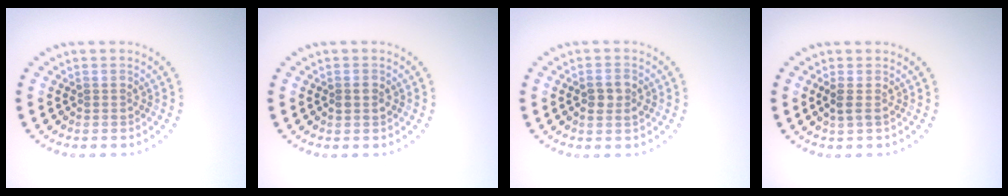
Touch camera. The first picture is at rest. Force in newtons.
{"total": 1.1, "press": 1.1, "slide": 0.3}
{"total": 1.9, "press": 1.8, "slide": 0.5}
{"total": 1.2, "press": 1.0, "slide": 0.6}